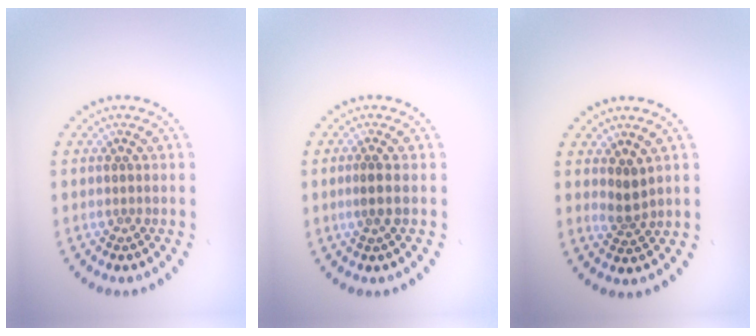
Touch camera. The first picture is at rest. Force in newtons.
{"total": 1.5, "press": 1.3, "slide": 0.7}
{"total": 1.7, "press": 1.3, "slide": 1.1}